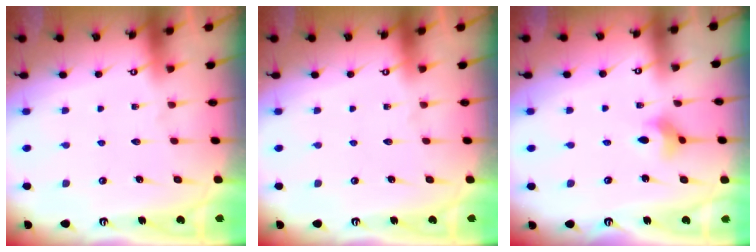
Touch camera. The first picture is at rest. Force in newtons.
{"total": 0.0}
{"total": 3.2, "press": 3.2, "slide": 0.5}